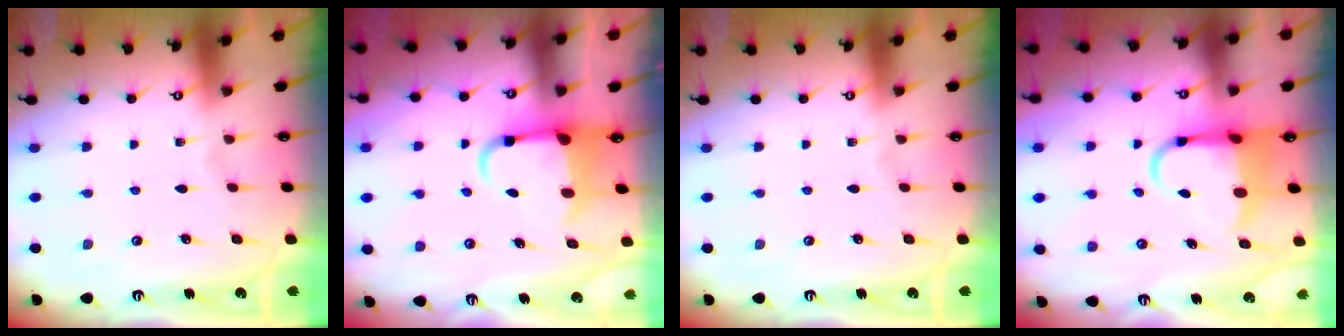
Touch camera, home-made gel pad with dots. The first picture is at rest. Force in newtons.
{"total": 5.2, "press": 5.0, "slide": 1.2}
{"total": 0.0}
{"total": 6.3, "press": 6.1, "slide": 1.6}